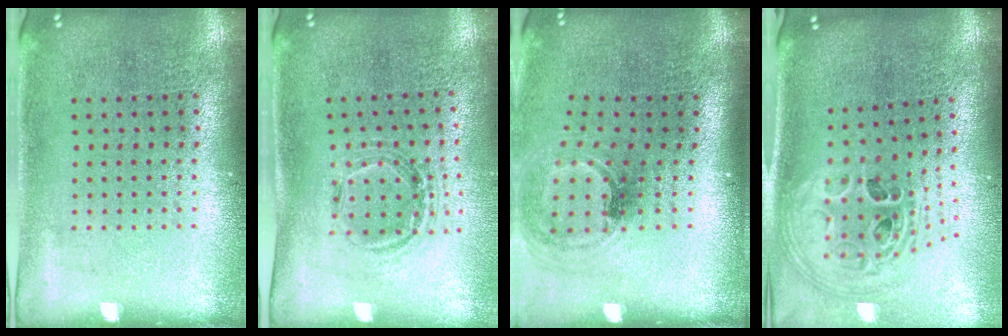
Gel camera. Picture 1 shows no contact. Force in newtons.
{"total": 1.0, "press": 1.0, "slide": 0.1}
{"total": 1.2, "press": 1.0, "slide": 0.6}
{"total": 1.9, "press": 1.5, "slide": 1.1}